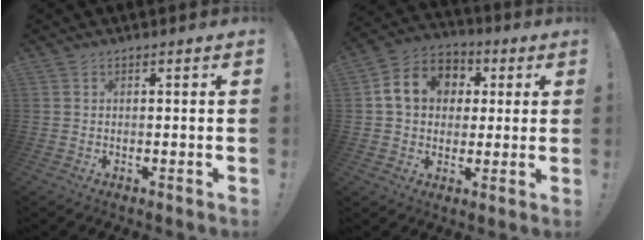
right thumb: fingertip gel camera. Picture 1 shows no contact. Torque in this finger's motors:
{"motor_torque": [0.49, 0.54, 0.47, -0.12, 0.02]}